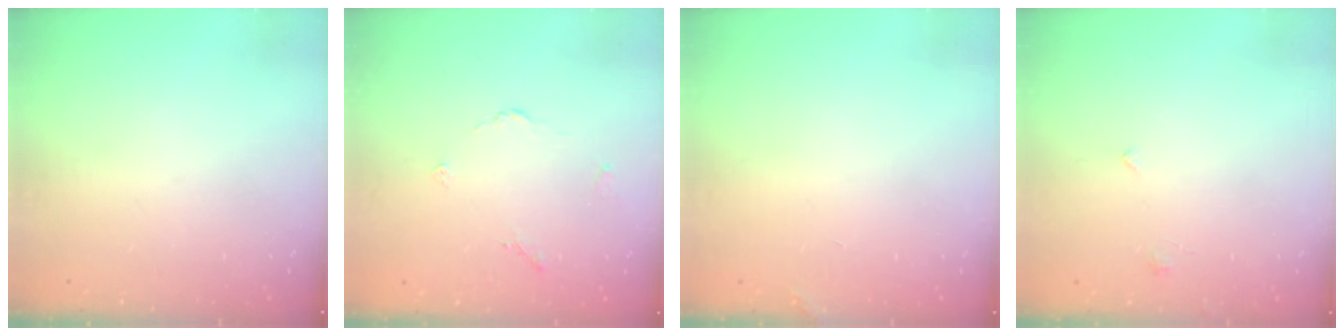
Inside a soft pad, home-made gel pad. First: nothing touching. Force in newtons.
{"total": 3.6, "press": 3.6, "slide": 0.5}
{"total": 2.3, "press": 2.3, "slide": 0.1}
{"total": 0.9, "press": 0.8, "slide": 0.4}